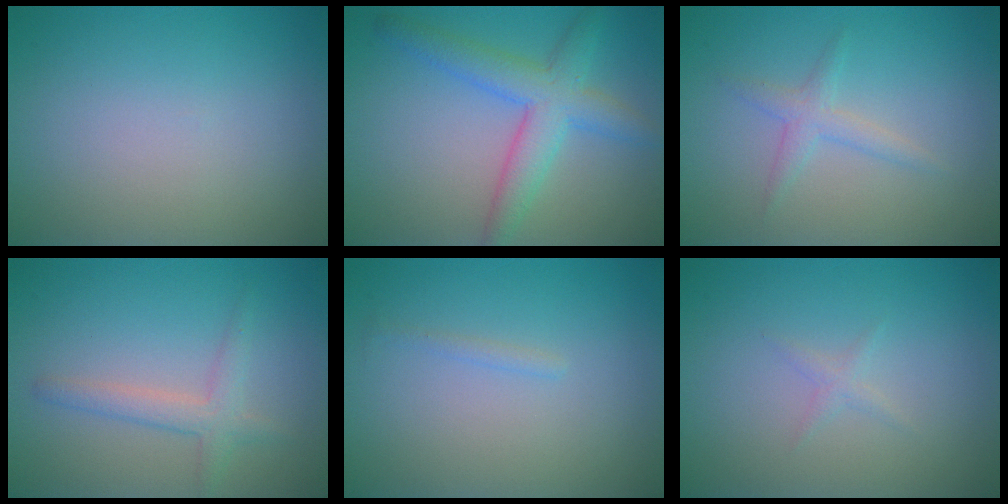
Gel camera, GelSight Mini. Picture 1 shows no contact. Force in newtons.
{"total": 4.8, "press": 4.8, "slide": 0.1}
{"total": 1.8, "press": 1.8, "slide": 0.1}
{"total": 1.7, "press": 1.7, "slide": 0.2}
{"total": 0.6, "press": 0.6, "slide": 0.0}
{"total": 0.7, "press": 0.7, "slide": 0.0}